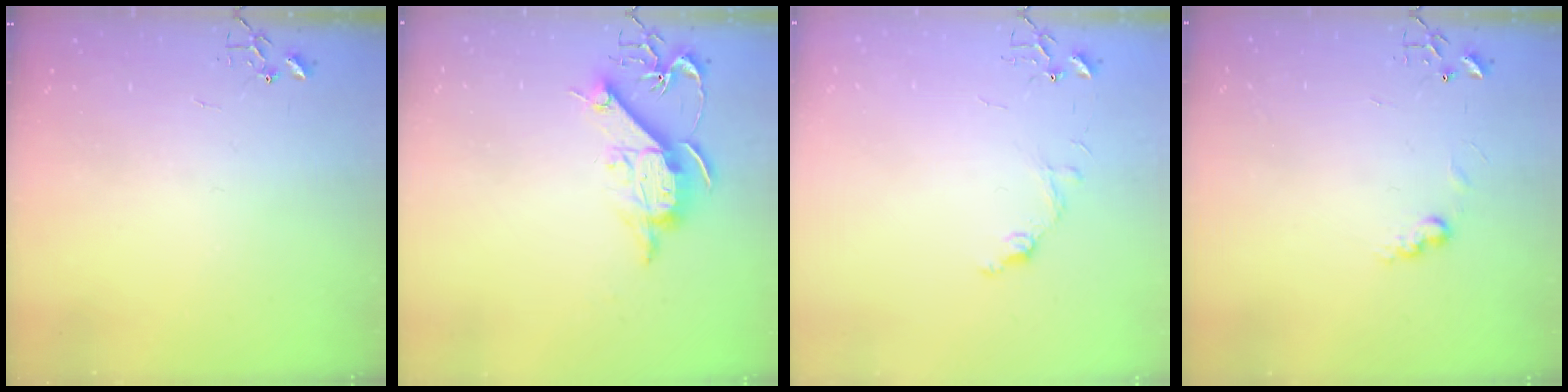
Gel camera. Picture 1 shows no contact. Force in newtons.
{"total": 11.7, "press": 11.7, "slide": 0.6}
{"total": 7.9, "press": 7.9, "slide": 0.7}
{"total": 6.6, "press": 6.5, "slide": 0.9}